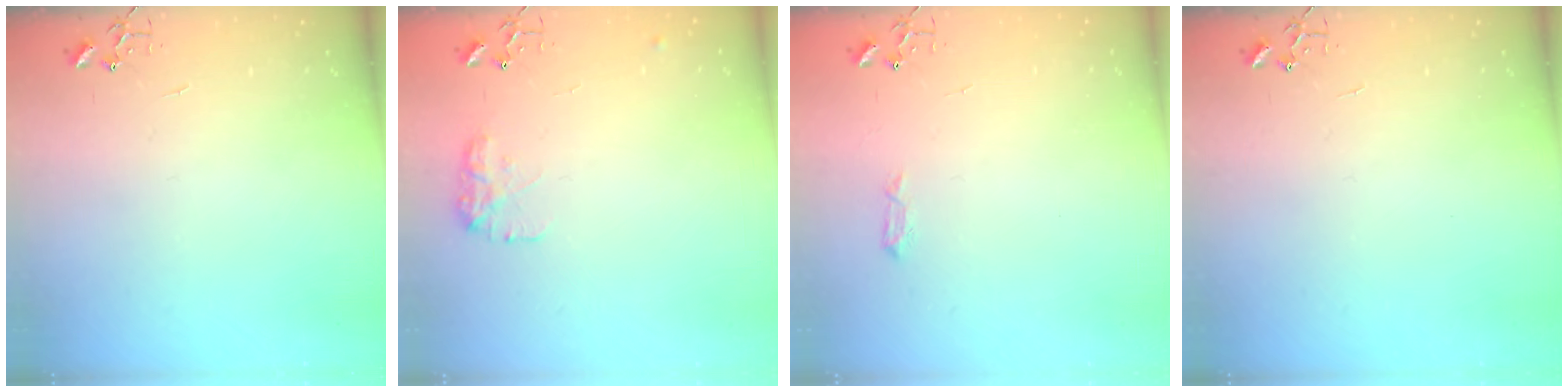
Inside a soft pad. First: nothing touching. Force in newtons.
{"total": 9.5, "press": 9.5, "slide": 0.4}
{"total": 5.5, "press": 5.5, "slide": 0.7}
{"total": 0.0}